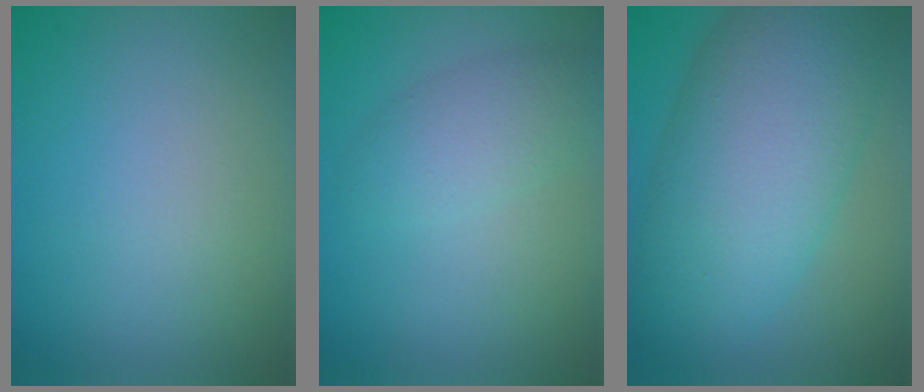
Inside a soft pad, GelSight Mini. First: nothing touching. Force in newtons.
{"total": 2.9, "press": 2.9, "slide": 0.0}
{"total": 10.4, "press": 10.4, "slide": 0.3}